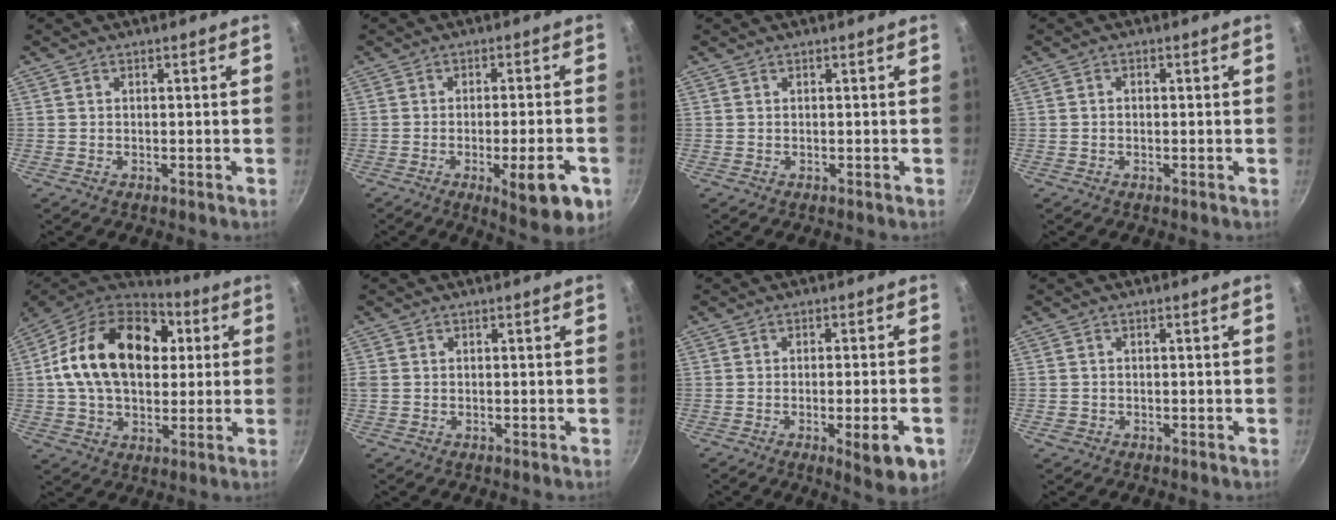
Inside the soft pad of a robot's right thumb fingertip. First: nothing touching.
{"total": 11.8, "force": [-4.5, 3.1, 10.5], "torque": [-0.123, 0.009, -0.055]}
{"total": 0.0}
{"total": 1.0, "force": [-0.1, 0.8, 0.6], "torque": [-0.011, 0.006, -0.003]}
{"total": 24.2, "force": [4.6, 16.3, 17.2], "torque": [-0.271, 0.023, 0.064]}
{"total": 0.7, "force": [0.1, 0.6, 0.4], "torque": [-0.008, 0.002, 0.001]}
{"total": 9.2, "force": [-3.5, 2.1, 8.2], "torque": [-0.096, 0.005, -0.042]}
{"total": 1.2, "force": [-0.5, 1.0, 0.3], "torque": [-0.005, 0.002, -0.005]}